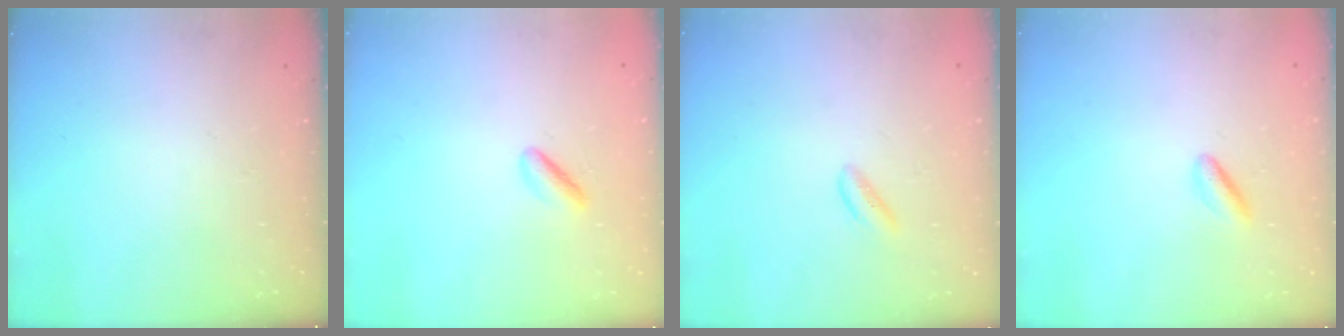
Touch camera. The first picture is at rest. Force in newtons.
{"total": 2.3, "press": 2.1, "slide": 1.0}
{"total": 1.9, "press": 1.8, "slide": 0.4}
{"total": 2.7, "press": 2.6, "slide": 0.7}